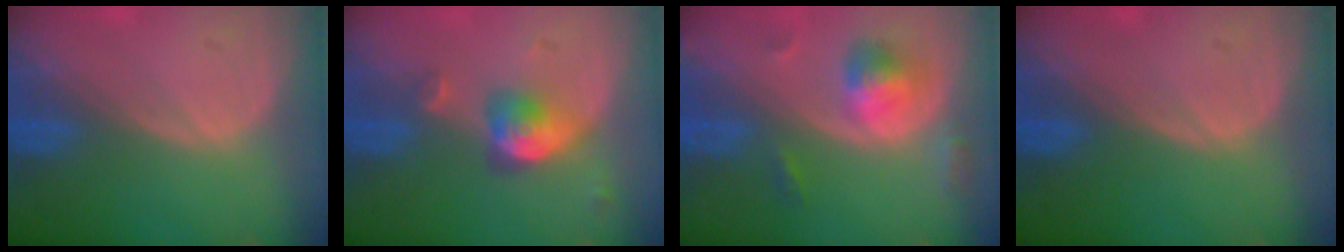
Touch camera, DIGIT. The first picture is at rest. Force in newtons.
{"total": 5.1, "press": 4.7, "slide": 2.0}
{"total": 5.5, "press": 5.2, "slide": 1.8}
{"total": 0.0}